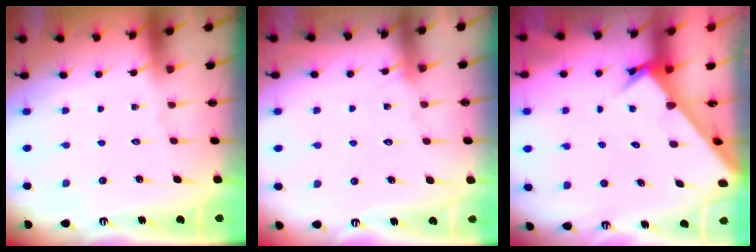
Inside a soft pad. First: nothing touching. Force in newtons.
{"total": 5.6, "press": 5.6, "slide": 0.5}
{"total": 2.8, "press": 2.8, "slide": 0.3}